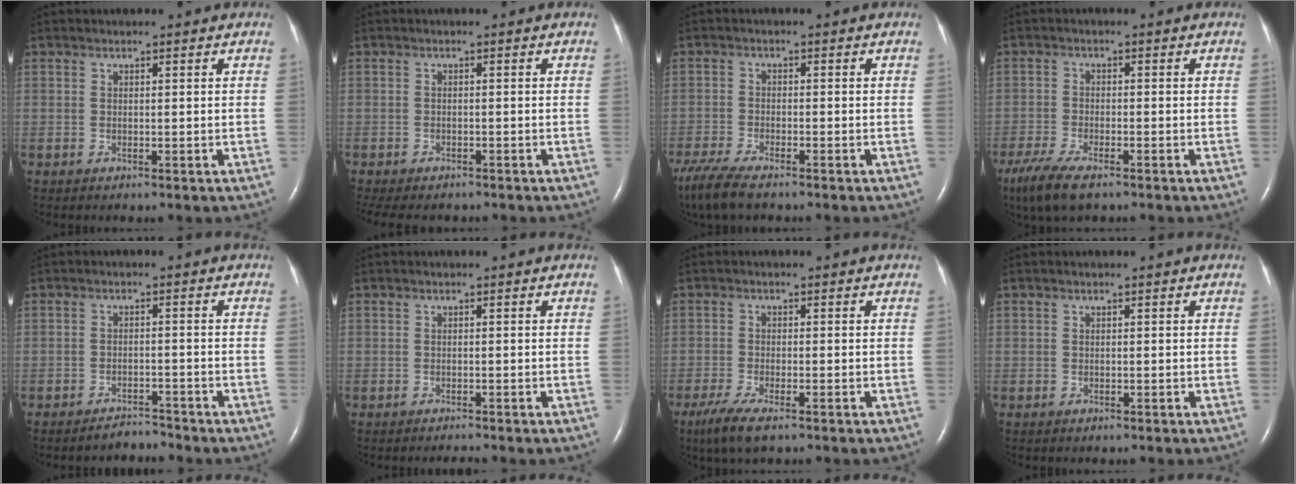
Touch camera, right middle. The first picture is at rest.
{"total": 9.3, "force": [-7.7, 3.4, 3.9], "torque": [-0.073, -0.005, -0.103]}
{"total": 8.3, "force": [-6.6, 1.6, 4.8], "torque": [-0.097, -0.023, -0.119]}
{"total": 7.6, "force": [-5.4, 1.9, 5.0], "torque": [-0.099, -0.019, -0.091]}
{"total": 2.3, "force": [-2.3, 0.2, -0.3], "torque": [0.008, -0.008, -0.037]}
{"total": 0.6, "force": [-0.6, -0.1, 0.1], "torque": [-0.006, -0.004, -0.007]}
{"total": 5.4, "force": [-3.6, 1.0, 3.9], "torque": [-0.084, -0.016, -0.060]}
{"total": 0.0}